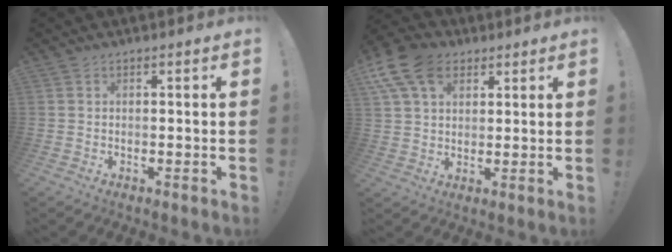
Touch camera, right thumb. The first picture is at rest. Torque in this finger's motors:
{"motor_torque": [0.16, 0.55, 0.97, 0.51, 0.05]}